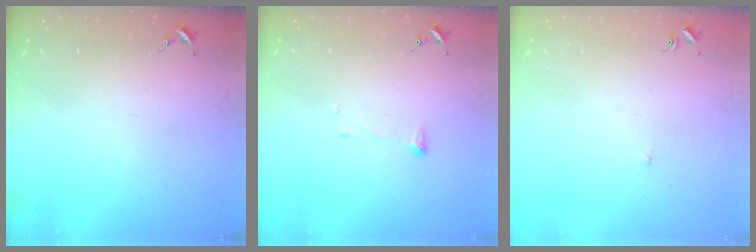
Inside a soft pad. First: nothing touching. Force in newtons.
{"total": 3.5, "press": 3.5, "slide": 0.5}
{"total": 2.0, "press": 1.9, "slide": 0.4}